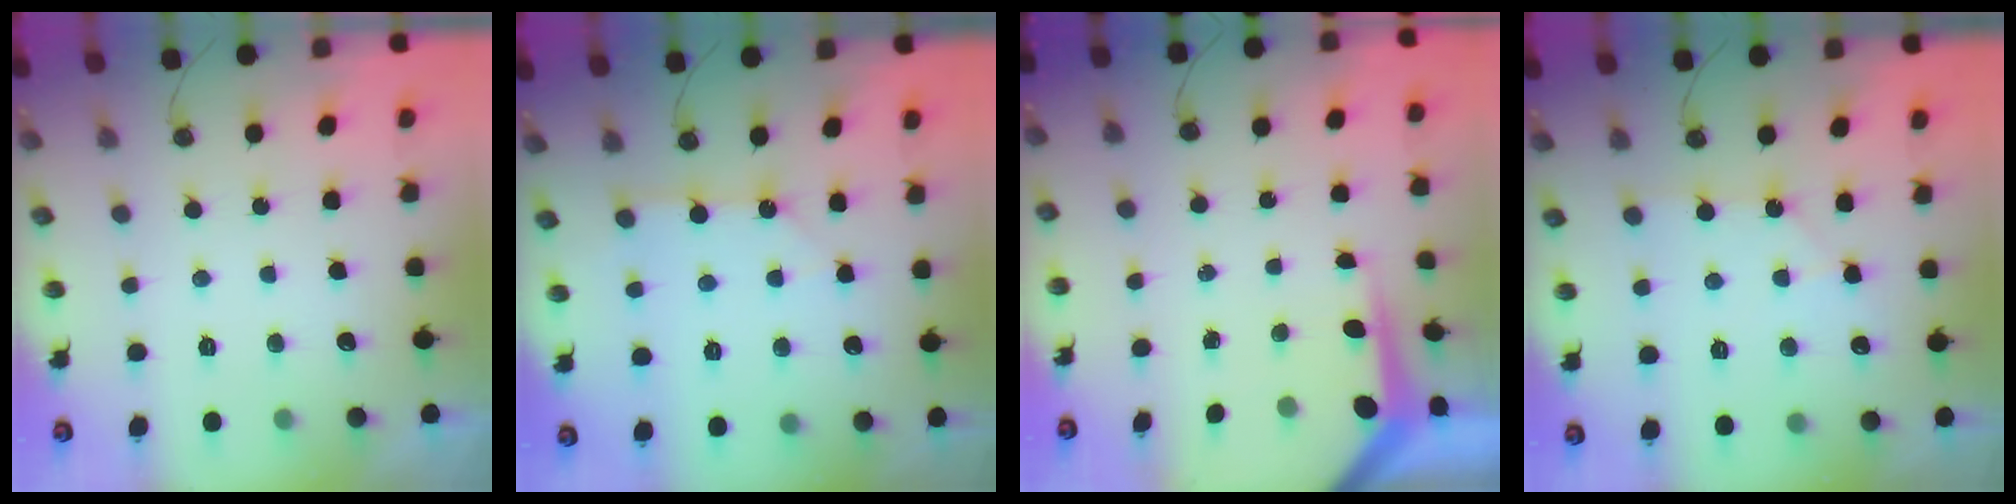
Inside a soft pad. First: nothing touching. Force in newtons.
{"total": 2.6, "press": 2.6, "slide": 0.3}
{"total": 4.6, "press": 4.6, "slide": 0.4}
{"total": 4.7, "press": 4.6, "slide": 0.7}